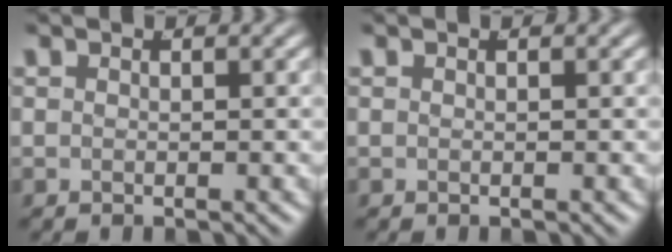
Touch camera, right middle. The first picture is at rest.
{"total": 0.0}